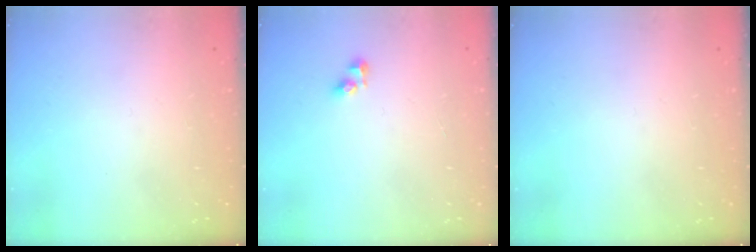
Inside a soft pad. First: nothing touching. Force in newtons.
{"total": 4.1, "press": 4.0, "slide": 0.6}
{"total": 0.0}